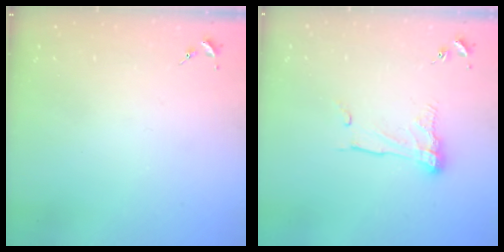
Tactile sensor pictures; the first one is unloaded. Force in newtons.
{"total": 11.1, "press": 11.0, "slide": 0.8}